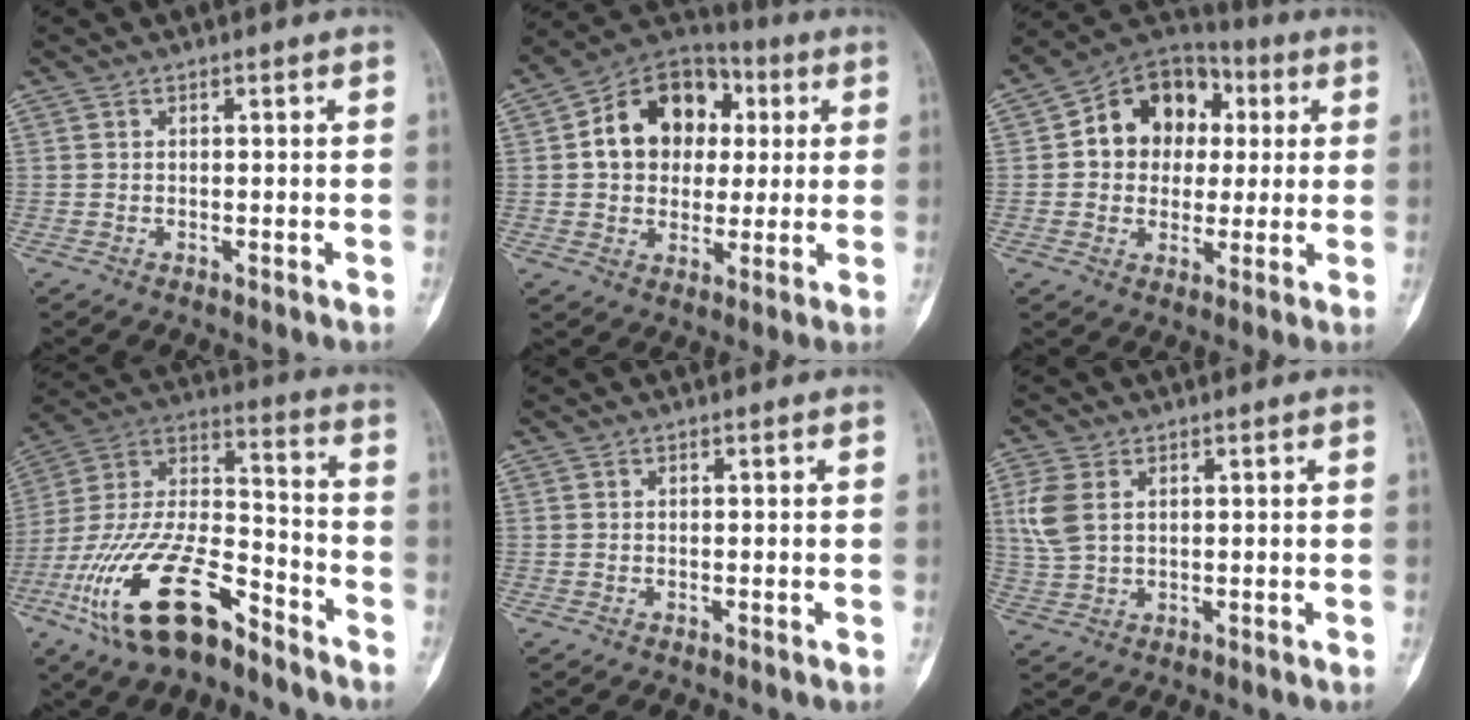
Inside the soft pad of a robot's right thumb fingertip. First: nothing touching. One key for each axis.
{"total": 15.7, "fx": 2.7, "fy": 12.2, "fz": 9.5, "tx": -0.109, "ty": 0.015, "tz": 0.036}
{"total": 14.2, "fx": 2.3, "fy": 11.5, "fz": 8.0, "tx": -0.071, "ty": 0.018, "tz": 0.028}
{"total": 23.4, "fx": -13.7, "fy": 9.7, "fz": 16.2, "tx": -0.344, "ty": 0.060, "tz": -0.254}
{"total": 0.0}
{"total": 6.3, "fx": 1.7, "fy": 3.9, "fz": 4.6, "tx": -0.113, "ty": 0.001, "tz": 0.040}